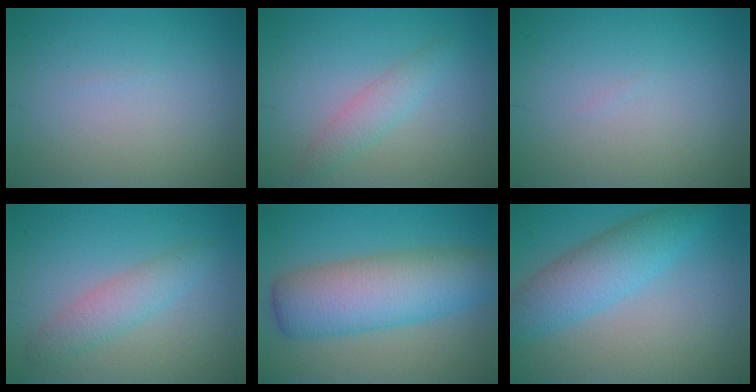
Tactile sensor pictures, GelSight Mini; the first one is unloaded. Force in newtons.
{"total": 2.2, "press": 2.2, "slide": 0.2}
{"total": 0.0}
{"total": 2.8, "press": 2.8, "slide": 0.0}
{"total": 8.5, "press": 8.5, "slide": 0.2}
{"total": 5.3, "press": 5.3, "slide": 0.1}